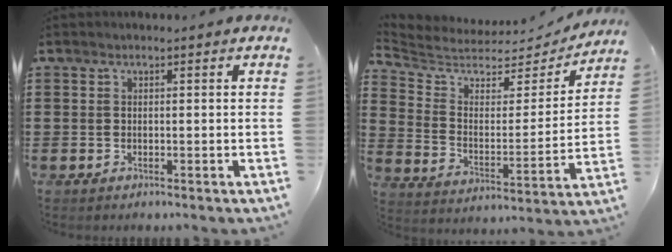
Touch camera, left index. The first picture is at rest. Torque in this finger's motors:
{"motor_torque": [2.14, 0.00, -0.14, -0.04]}